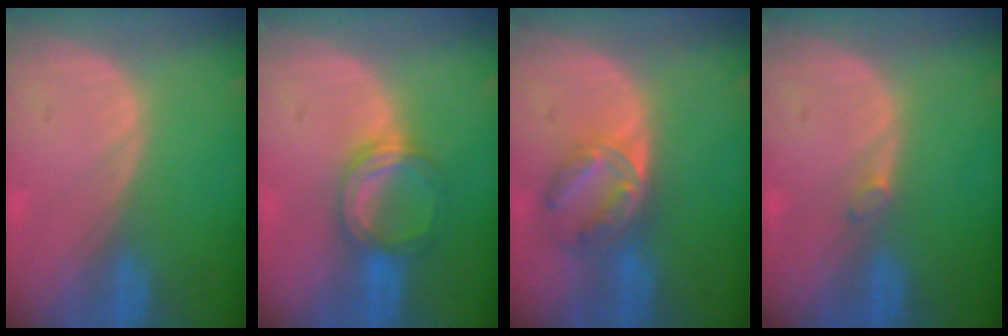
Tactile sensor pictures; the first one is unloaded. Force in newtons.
{"total": 5.1, "press": 5.1, "slide": 0.3}
{"total": 6.7, "press": 5.9, "slide": 3.2}
{"total": 0.9, "press": 0.9, "slide": 0.3}